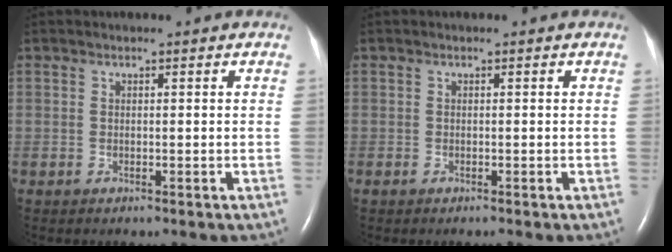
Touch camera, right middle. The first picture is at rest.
{"total": 0.6, "force": [-0.5, 0.0, 0.3], "torque": [-0.008, -0.001, -0.009]}